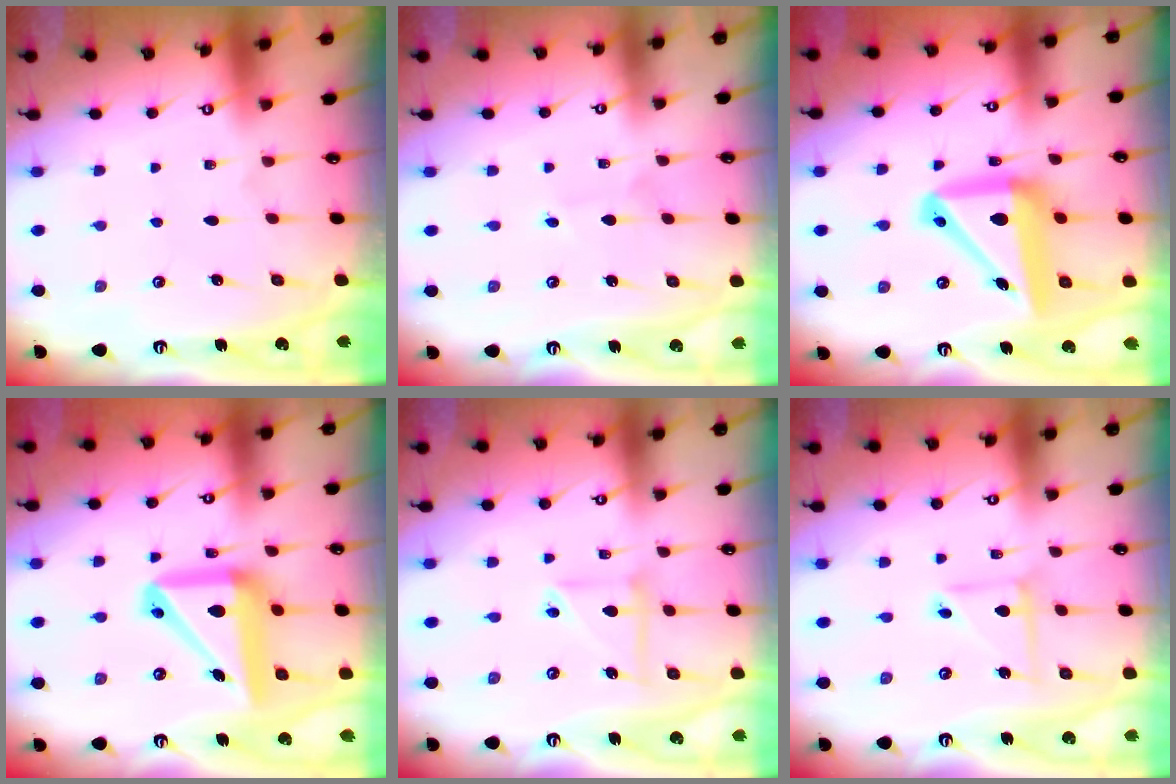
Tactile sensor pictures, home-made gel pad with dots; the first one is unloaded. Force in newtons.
{"total": 2.3, "press": 2.3, "slide": 0.1}
{"total": 16.2, "press": 16.1, "slide": 1.9}
{"total": 16.6, "press": 16.4, "slide": 2.4}
{"total": 8.2, "press": 8.1, "slide": 1.3}
{"total": 5.7, "press": 5.7, "slide": 0.5}